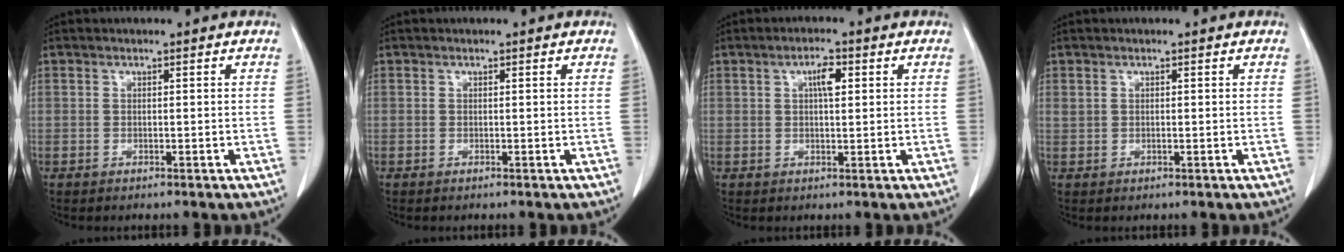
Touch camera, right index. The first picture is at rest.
{"total": 0.0}
{"total": 3.2, "force": [1.0, 0.9, 2.8], "torque": [-0.050, 0.003, 0.016]}
{"total": 0.8, "force": [0.4, 0.5, 0.4], "torque": [-0.010, 0.008, 0.010]}